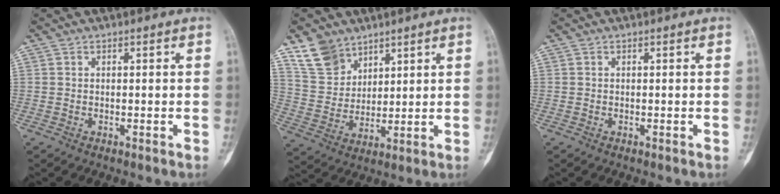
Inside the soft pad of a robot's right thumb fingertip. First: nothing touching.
{"total": 9.1, "force": [6.7, 5.7, 2.4], "torque": [-0.025, -0.034, 0.144]}
{"total": 0.0}